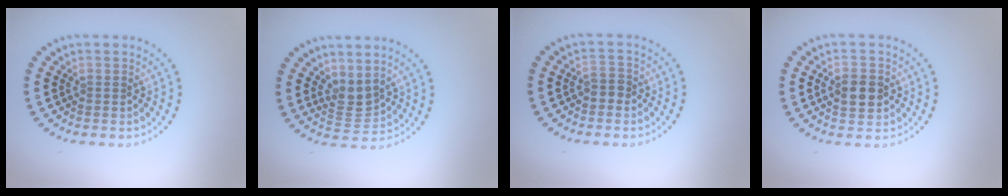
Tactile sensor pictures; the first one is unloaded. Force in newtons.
{"total": 2.2, "press": 1.7, "slide": 1.4}
{"total": 1.4, "press": 1.3, "slide": 0.5}
{"total": 3.0, "press": 3.0, "slide": 0.1}